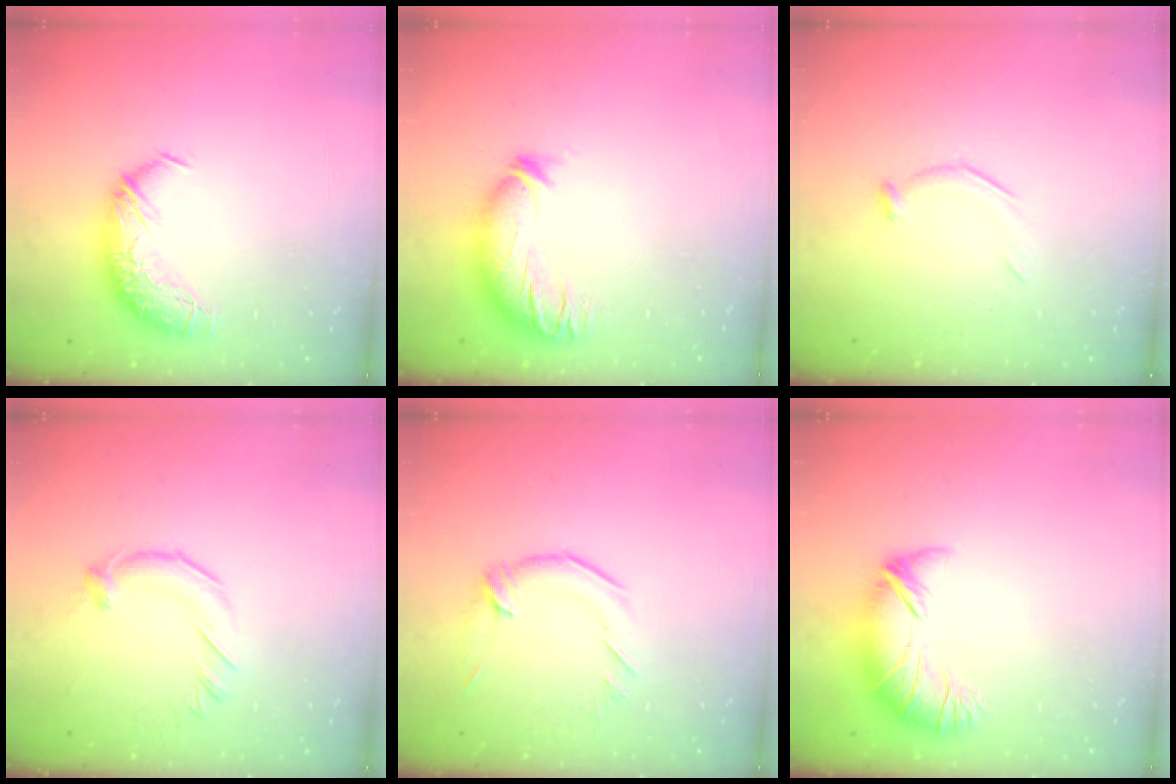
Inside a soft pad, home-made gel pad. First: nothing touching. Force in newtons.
{"total": 3.5, "press": 3.2, "slide": 1.3}
{"total": 6.0, "press": 5.9, "slide": 1.3}
{"total": 2.5, "press": 2.5, "slide": 0.2}
{"total": 0.9, "press": 0.7, "slide": 0.6}
{"total": 3.1, "press": 2.4, "slide": 2.0}